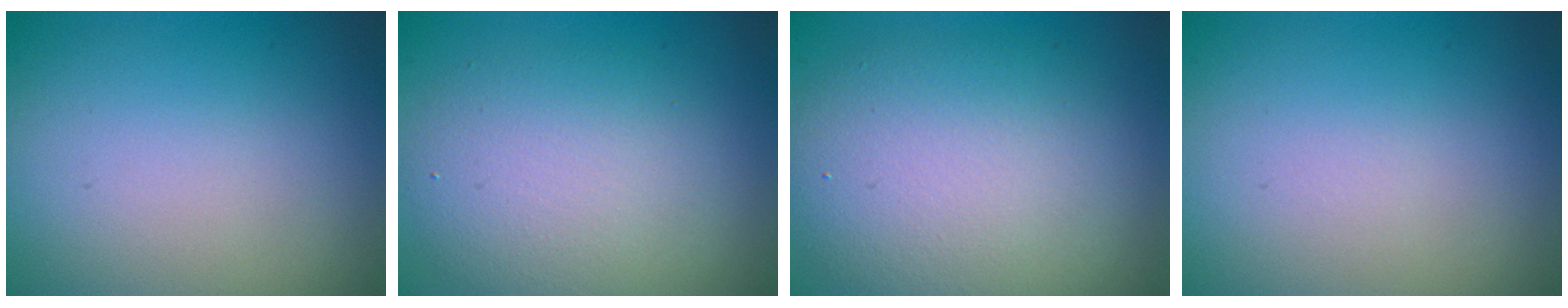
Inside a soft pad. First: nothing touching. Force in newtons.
{"total": 5.0, "press": 5.0, "slide": 0.3}
{"total": 7.2, "press": 7.2, "slide": 0.3}
{"total": 0.0}